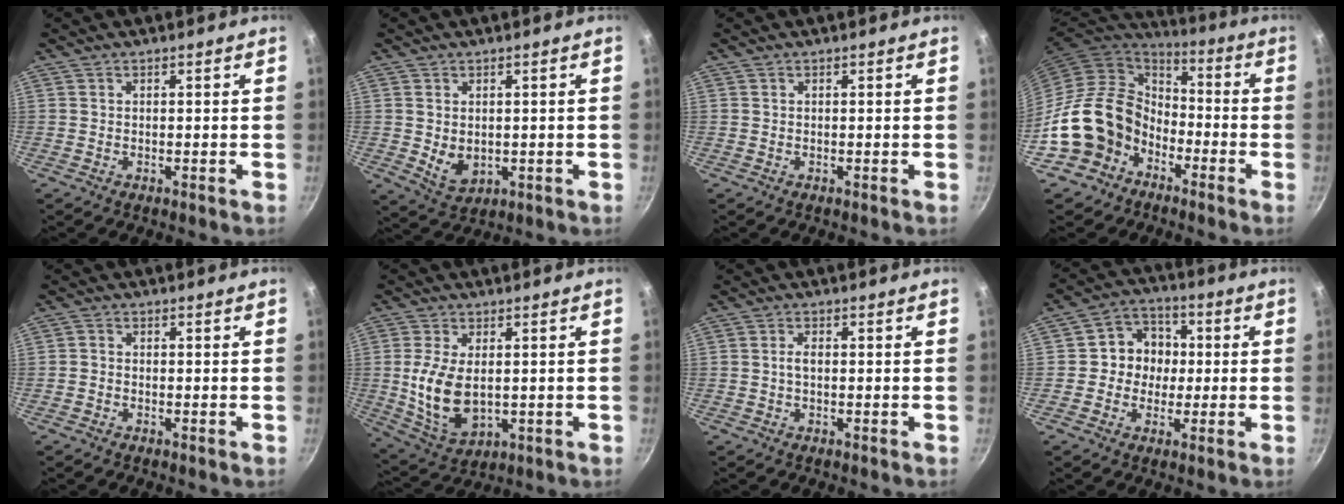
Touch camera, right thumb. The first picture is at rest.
{"total": 5.3, "force": [0.2, 3.9, 3.6], "torque": [-0.053, -0.013, 0.015]}
{"total": 0.0}
{"total": 16.3, "force": [-6.9, 12.9, 7.3], "torque": [-0.088, 0.061, -0.124]}
{"total": 1.2, "force": [-0.8, 0.7, 0.5], "torque": [-0.011, 0.007, -0.018]}
{"total": 11.6, "force": [0.2, 6.7, 9.5], "torque": [-0.183, -0.013, 0.019]}
{"total": 1.8, "force": [-0.1, 0.9, 1.5], "torque": [-0.030, 0.006, -0.003]}
{"total": 8.9, "force": [0.1, 8.1, 3.6], "torque": [-0.008, 0.018, -0.014]}